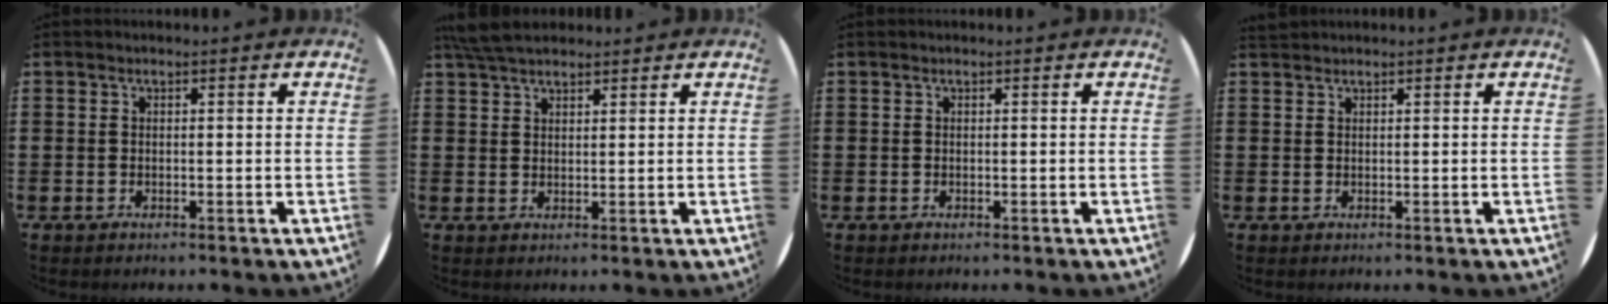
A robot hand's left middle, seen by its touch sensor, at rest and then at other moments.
{"total": 4.6, "force": [4.0, 1.2, 1.9], "torque": [-0.046, -0.001, 0.075]}
{"total": 0.0}
{"total": 0.6, "force": [0.6, 0.0, -0.2], "torque": [0.003, 0.002, 0.012]}